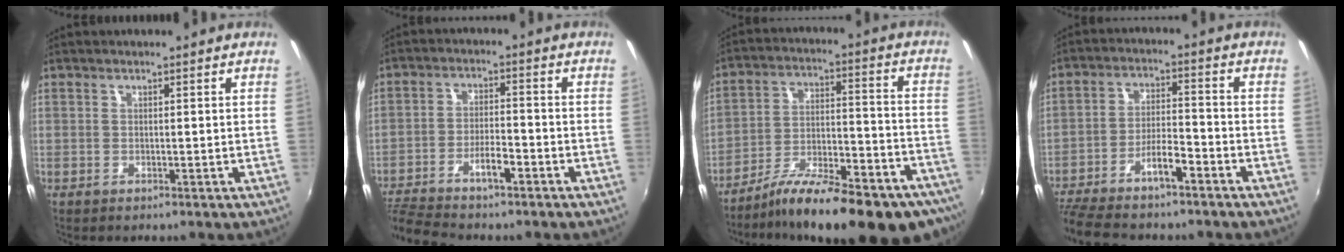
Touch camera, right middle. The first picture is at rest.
{"total": 8.5, "force": [-6.6, 1.5, 5.1], "torque": [-0.112, 0.002, -0.117]}
{"total": 24.6, "force": [-18.4, 6.0, 15.1], "torque": [-0.238, -0.040, -0.260]}
{"total": 10.4, "force": [-8.2, 1.8, 6.1], "torque": [-0.131, 0.009, -0.142]}